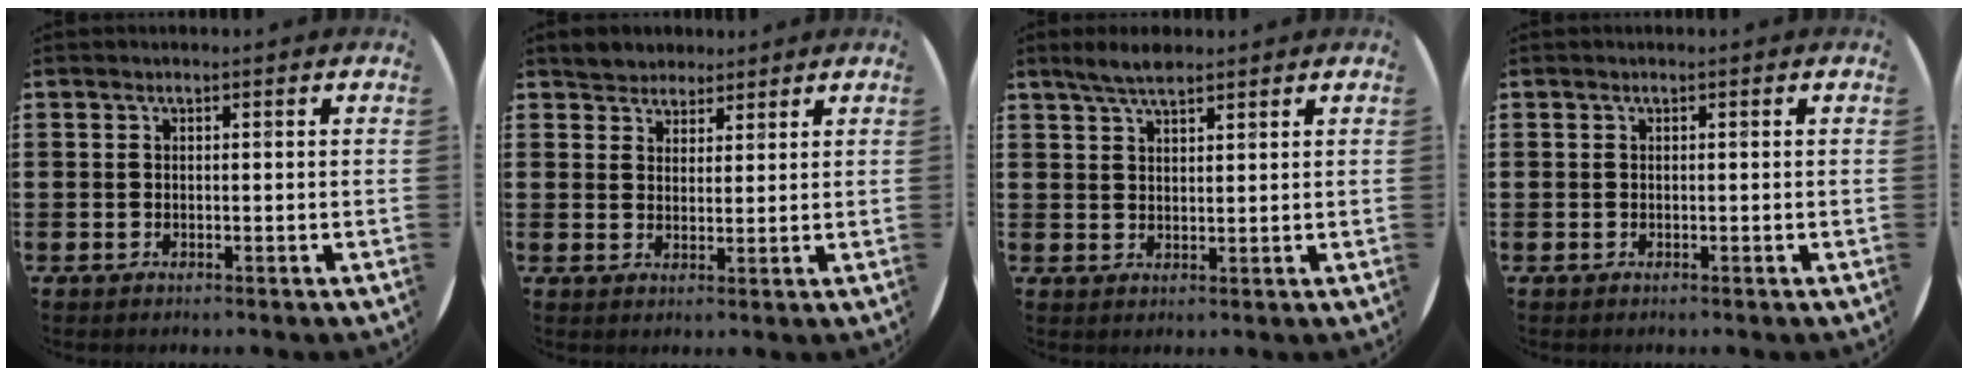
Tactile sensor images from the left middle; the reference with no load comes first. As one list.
[{"total": 3.0, "force": [2.7, 1.2, -0.4], "torque": [0.006, -0.003, 0.052]}, {"total": 3.6, "force": [3.1, 0.9, 1.7], "torque": [-0.031, -0.004, 0.055]}, {"total": 0.0}]